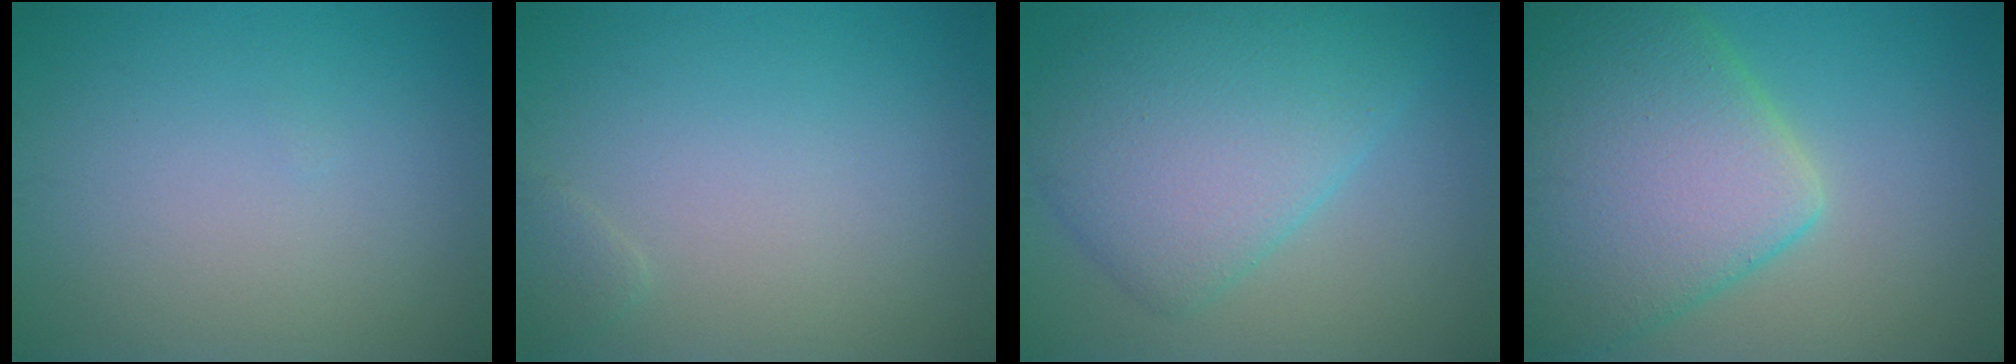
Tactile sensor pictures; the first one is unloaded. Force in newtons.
{"total": 0.8, "press": 0.8, "slide": 0.0}
{"total": 7.8, "press": 7.8, "slide": 0.2}
{"total": 10.6, "press": 10.6, "slide": 0.4}